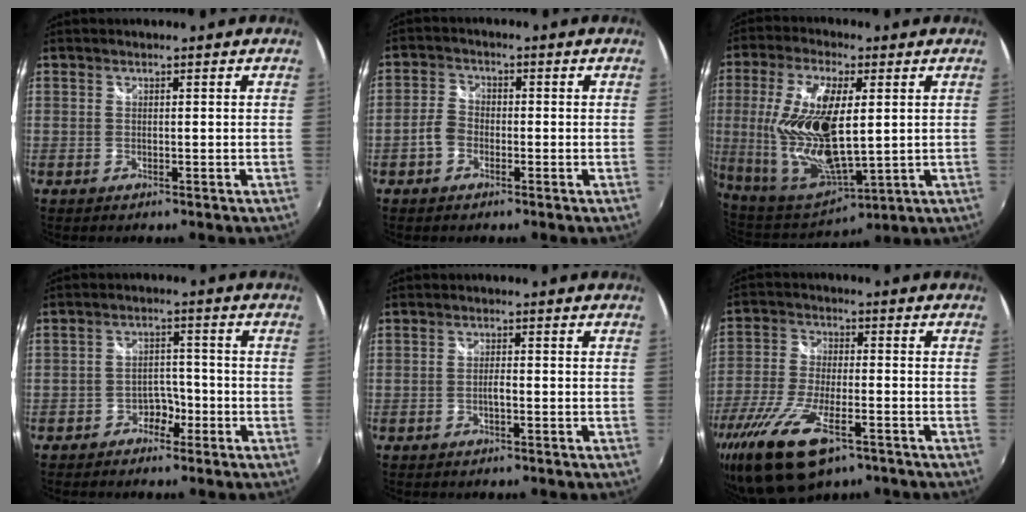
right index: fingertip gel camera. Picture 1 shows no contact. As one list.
[{"total": 3.7, "force": [-1.7, 2.6, 2.0], "torque": [-0.041, 0.012, -0.033]}, {"total": 20.1, "force": [1.6, 7.8, 18.4], "torque": [-0.371, -0.014, 0.044]}, {"total": 4.1, "force": [-2.7, 2.8, 1.2], "torque": [-0.024, 0.009, -0.042]}, {"total": 1.3, "force": [-0.7, 0.2, 1.2], "torque": [-0.024, 0.001, -0.012]}, {"total": 16.2, "force": [-9.8, 6.1, 11.3], "torque": [-0.245, -0.048, -0.181]}]